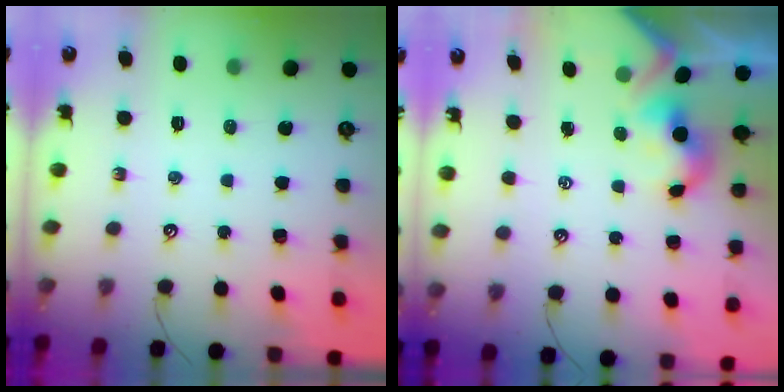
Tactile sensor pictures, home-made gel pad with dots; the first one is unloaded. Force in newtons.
{"total": 2.0, "press": 1.9, "slide": 0.8}